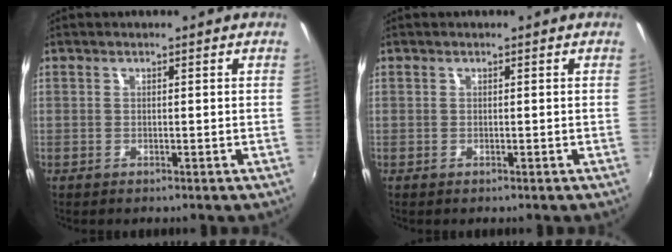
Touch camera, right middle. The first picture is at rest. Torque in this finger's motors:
{"motor_torque": [0.05, -0.05, -0.01, 0.01]}